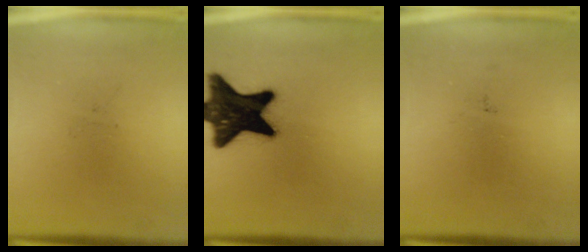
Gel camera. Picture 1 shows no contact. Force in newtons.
{"total": 19.0}
{"total": 0.0}